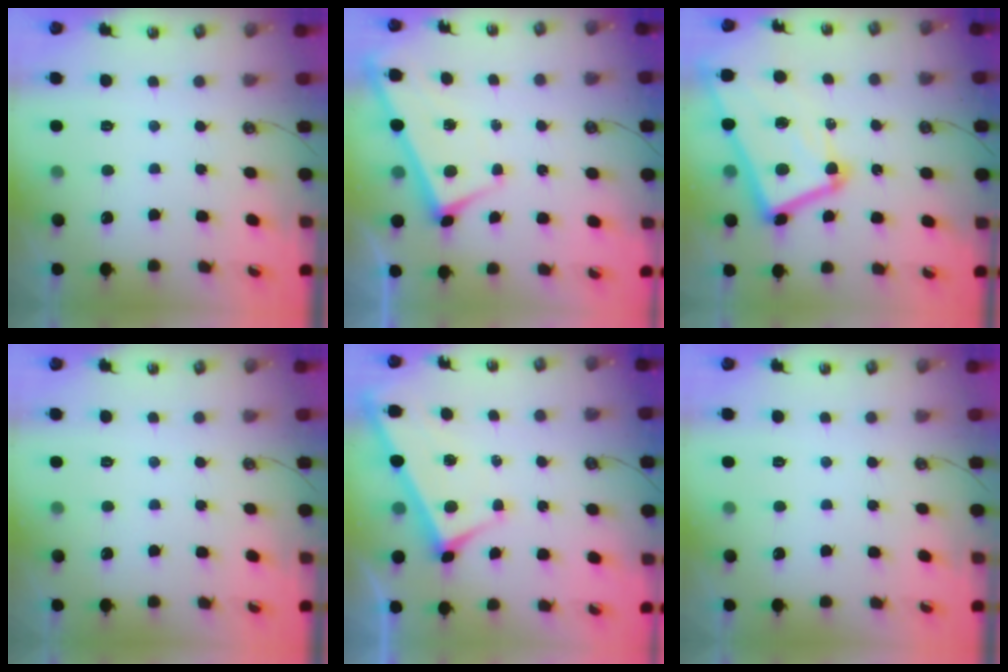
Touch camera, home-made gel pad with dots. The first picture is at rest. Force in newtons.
{"total": 2.8, "press": 2.8, "slide": 0.3}
{"total": 15.7, "press": 15.6, "slide": 1.5}
{"total": 0.0}
{"total": 3.5, "press": 3.5, "slide": 0.3}
{"total": 0.0}